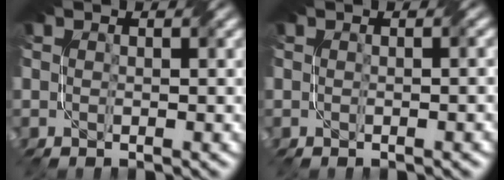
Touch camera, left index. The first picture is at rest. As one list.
[{"total": 1.0, "force": [-0.2, 0.3, 1.0], "torque": [-0.006, -0.002, -0.006]}]